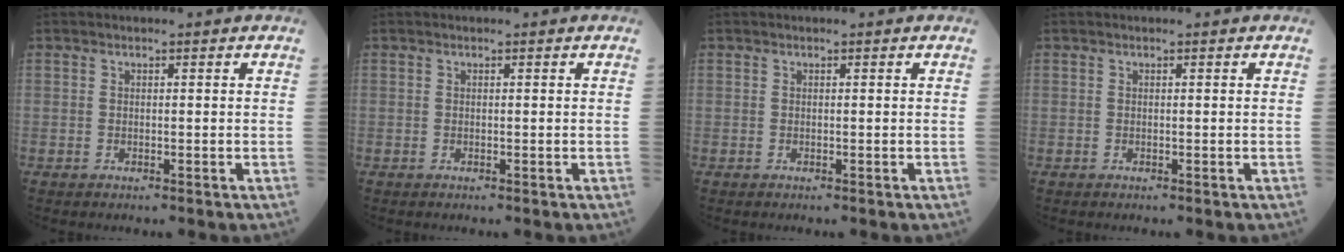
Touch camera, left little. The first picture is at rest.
{"total": 0.0}
{"total": 0.0}
{"total": 0.0}